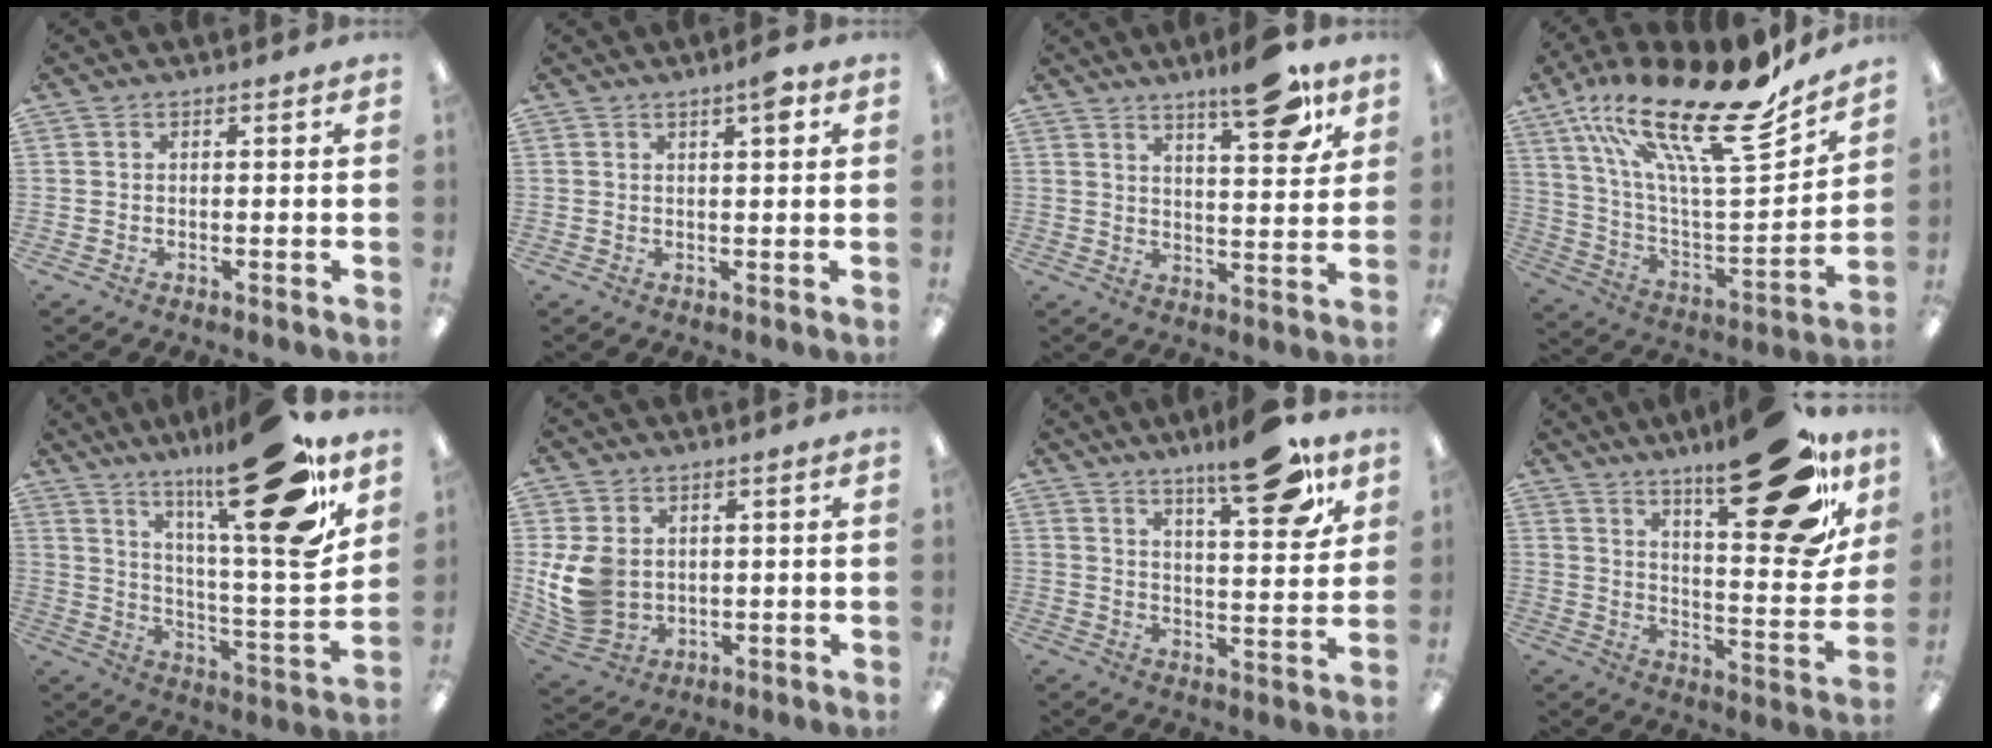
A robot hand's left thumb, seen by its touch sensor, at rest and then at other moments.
{"total": 4.2, "force": [2.3, 1.1, 3.3], "torque": [-0.046, -0.005, 0.034]}
{"total": 15.4, "force": [10.3, 5.2, 10.2], "torque": [-0.123, -0.057, 0.161]}
{"total": 27.3, "force": [17.5, 8.5, 19.1], "torque": [-0.321, -0.118, 0.290]}
{"total": 25.6, "force": [17.0, 5.4, 18.3], "torque": [-0.259, -0.113, 0.263]}
{"total": 10.7, "force": [0.9, 8.6, 6.2], "torque": [-0.139, 0.010, 0.020]}
{"total": 18.7, "force": [12.5, 6.4, 12.4], "torque": [-0.155, -0.074, 0.193]}
{"total": 27.0, "force": [17.4, 8.8, 18.7], "torque": [-0.233, -0.114, 0.271]}